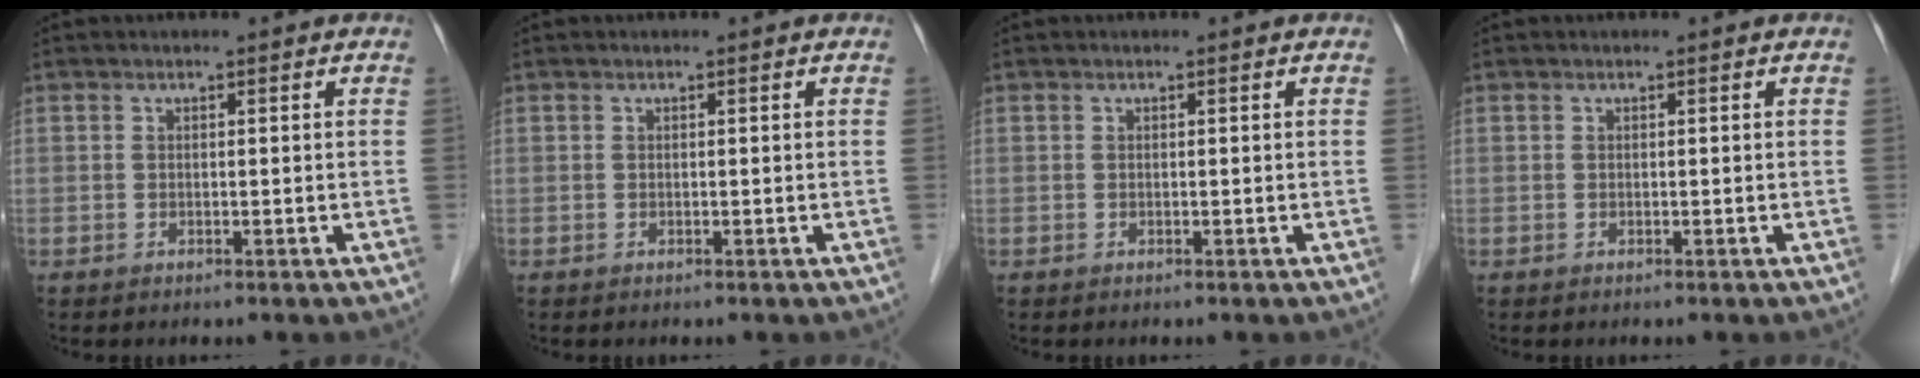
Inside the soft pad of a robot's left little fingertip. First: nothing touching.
{"total": 0.0}
{"total": 0.0}
{"total": 0.0}